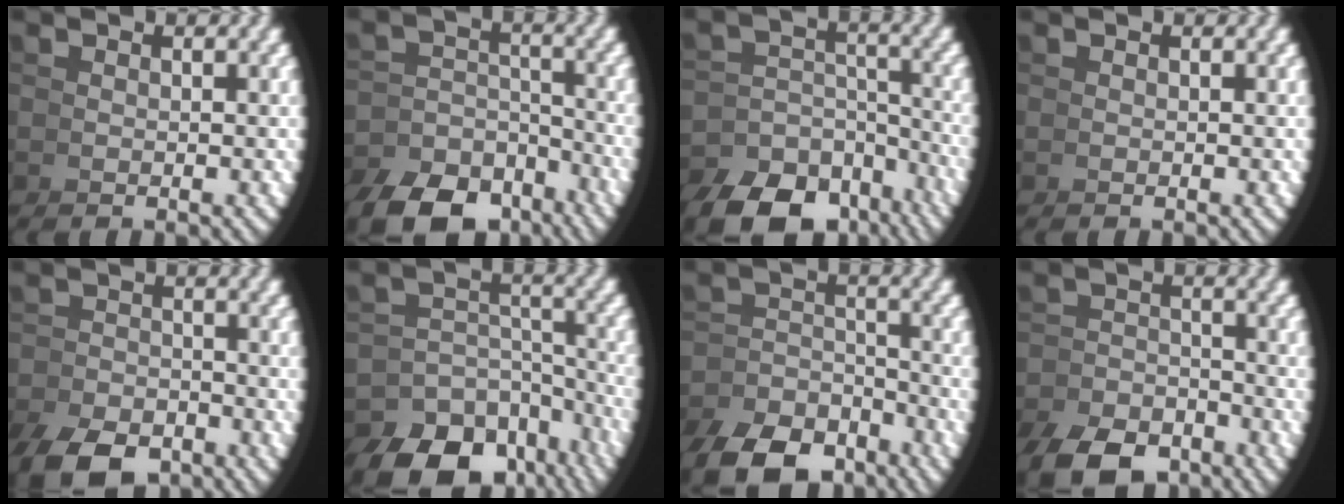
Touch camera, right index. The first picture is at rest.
{"total": 6.9, "force": [-5.6, 2.7, 2.9], "torque": [-0.027, -0.016, -0.086]}
{"total": 8.7, "force": [-6.2, 4.1, 4.5], "torque": [-0.064, -0.030, -0.083]}
{"total": 0.0}
{"total": 3.9, "force": [-3.7, 0.5, 1.0], "torque": [0.006, -0.012, -0.060]}
{"total": 10.9, "force": [-6.9, 6.0, 6.0], "torque": [-0.099, -0.054, -0.085]}
{"total": 6.0, "force": [-4.8, 2.4, 2.7], "torque": [-0.031, -0.016, -0.074]}
{"total": 4.8, "force": [-4.5, 1.0, 1.4], "torque": [0.006, -0.008, -0.075]}